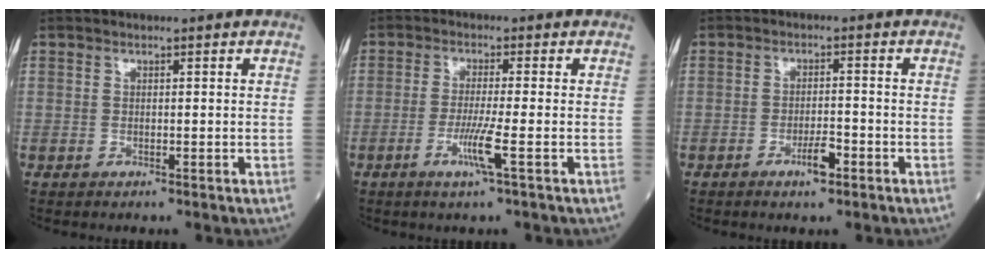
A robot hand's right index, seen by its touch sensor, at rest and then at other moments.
{"total": 4.5, "force": [-1.7, -0.8, 4.1], "torque": [-0.084, -0.011, -0.037]}
{"total": 3.3, "force": [-1.9, 0.6, 2.6], "torque": [-0.046, 0.001, -0.033]}